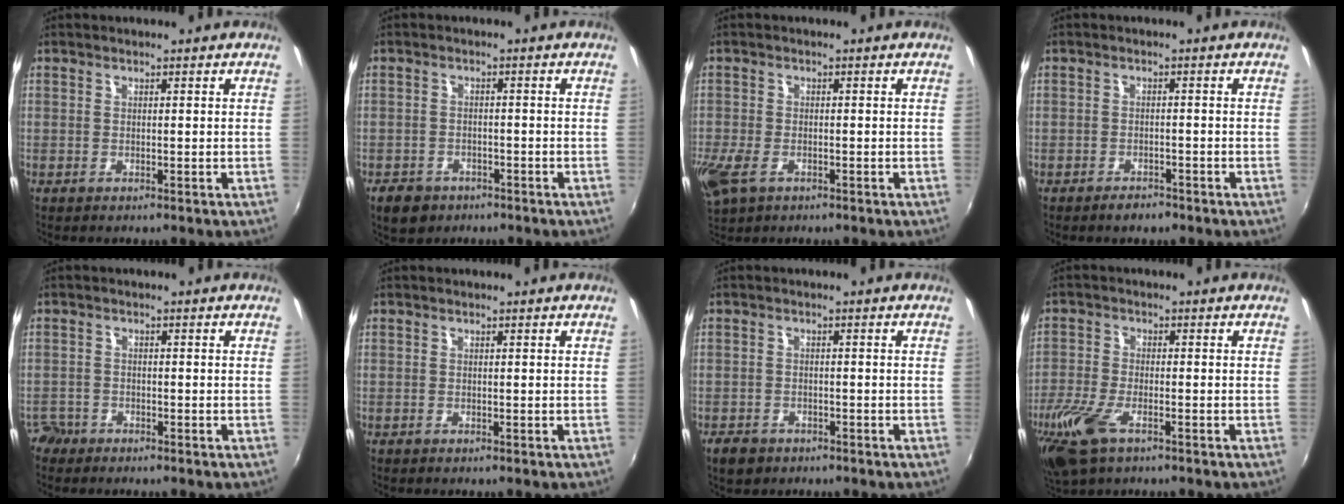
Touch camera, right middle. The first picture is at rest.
{"total": 5.5, "force": [-3.6, 3.7, 1.9], "torque": [-0.057, -0.005, -0.053]}
{"total": 7.3, "force": [-3.6, 4.2, 4.8], "torque": [-0.119, -0.023, -0.068]}
{"total": 2.6, "force": [-2.1, 1.3, 0.9], "torque": [-0.025, -0.002, -0.033]}
{"total": 3.7, "force": [-2.8, 2.4, 0.2], "torque": [-0.019, 0.000, -0.058]}
{"total": 0.0}
{"total": 4.0, "force": [-2.7, 2.6, 1.4], "torque": [-0.043, -0.006, -0.045]}
{"total": 10.9, "force": [-6.2, 4.6, 7.7], "torque": [-0.187, -0.034, -0.121]}